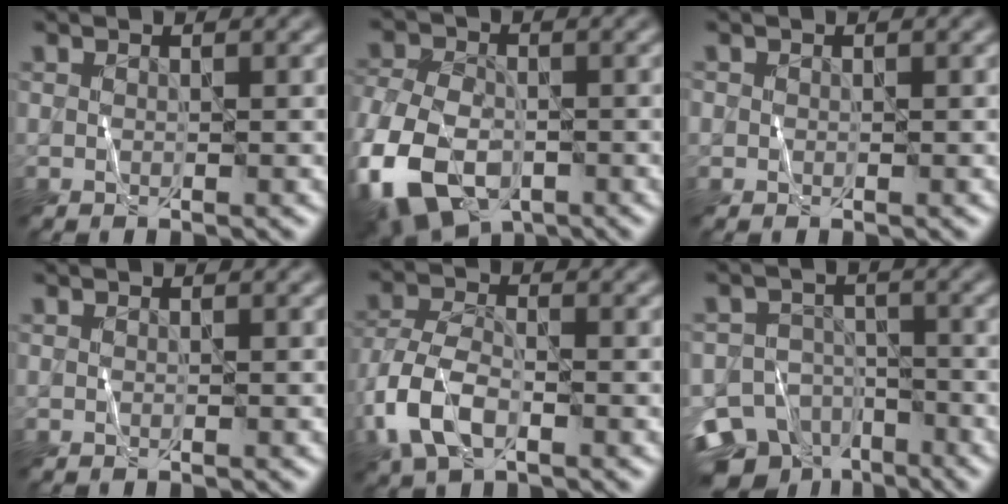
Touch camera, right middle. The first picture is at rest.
{"total": 12.3, "force": [-6.1, 7.3, 7.9], "torque": [-0.176, -0.033, -0.113]}
{"total": 0.6, "force": [0.0, 0.6, -0.1], "torque": [0.005, -0.002, -0.005]}
{"total": 0.0}
{"total": 6.6, "force": [-2.9, 3.6, 4.7], "torque": [-0.114, -0.001, -0.070]}
{"total": 10.3, "force": [-7.1, 6.6, 3.3], "torque": [-0.048, -0.010, -0.115]}